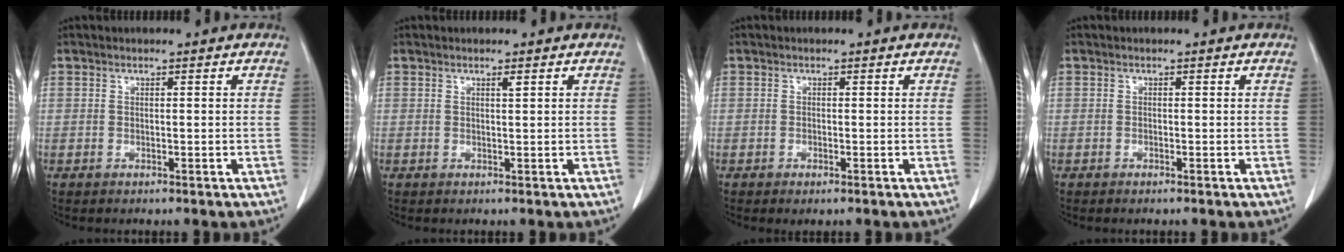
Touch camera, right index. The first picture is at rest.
{"total": 0.7, "force": [0.4, 0.0, 0.5], "torque": [-0.008, -0.002, 0.007]}
{"total": 0.7, "force": [-0.4, 0.2, 0.6], "torque": [-0.013, -0.003, -0.004]}
{"total": 0.0}